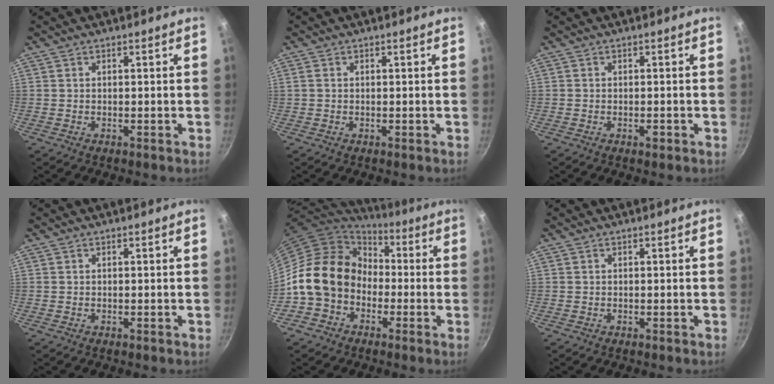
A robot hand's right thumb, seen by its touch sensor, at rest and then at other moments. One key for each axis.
{"total": 0.8, "fx": 0.1, "fy": 0.7, "fz": 0.5, "tx": -0.009, "ty": 0.003, "tz": 0.001}
{"total": 1.2, "fx": -0.6, "fy": 0.5, "fz": 0.9, "tx": -0.018, "ty": 0.003, "tz": -0.009}
{"total": 0.0}
{"total": 16.3, "fx": -2.6, "fy": 13.4, "fz": 8.9, "tx": -0.120, "ty": 0.051, "tz": -0.055}
{"total": 0.0}